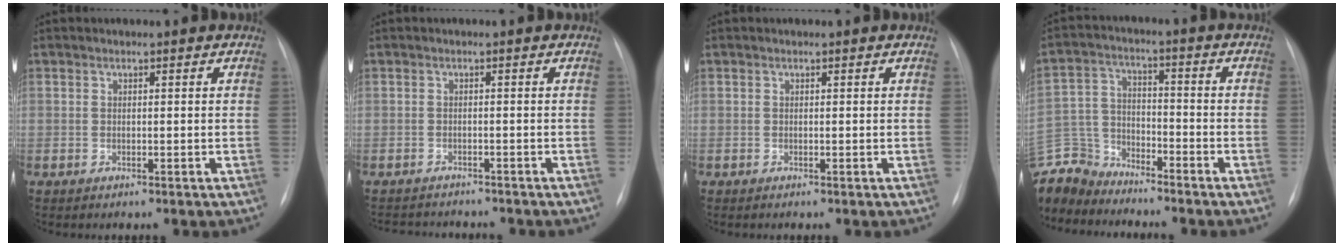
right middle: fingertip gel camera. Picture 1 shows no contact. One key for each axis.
{"total": 7.1, "fx": -6.7, "fy": 1.8, "fz": 1.6, "tx": -0.022, "ty": 0.001, "tz": -0.085}
{"total": 0.0}
{"total": 11.2, "fx": -10.7, "fy": 3.1, "fz": 0.9, "tx": -0.029, "ty": 0.012, "tz": -0.210}